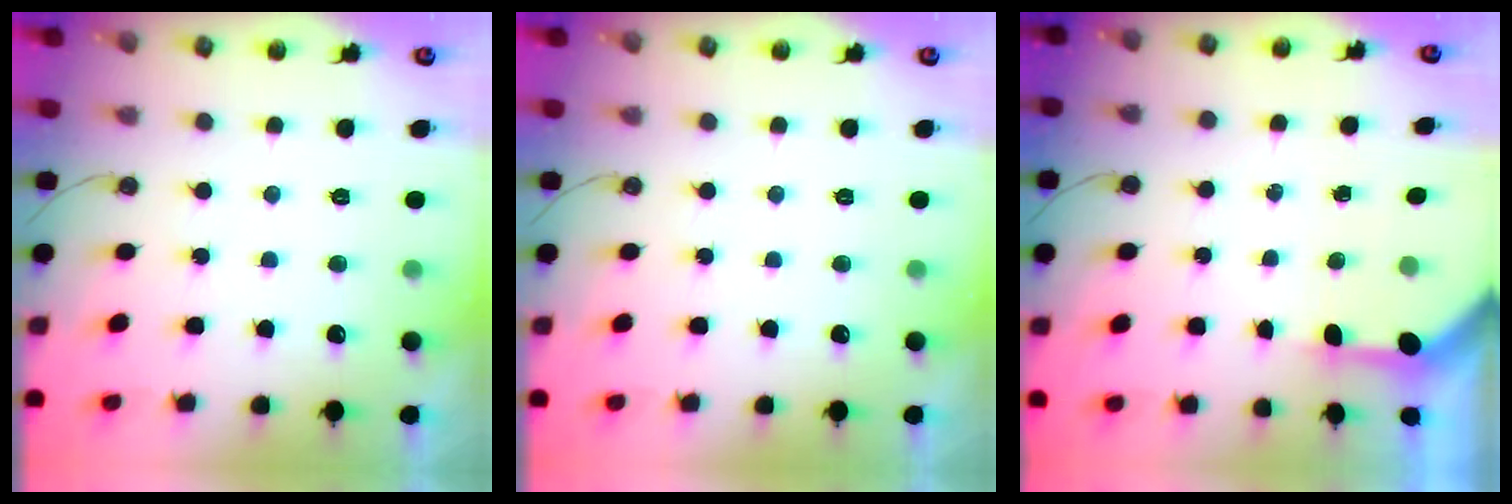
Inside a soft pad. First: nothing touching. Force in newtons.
{"total": 0.0}
{"total": 3.5, "press": 3.5, "slide": 0.4}